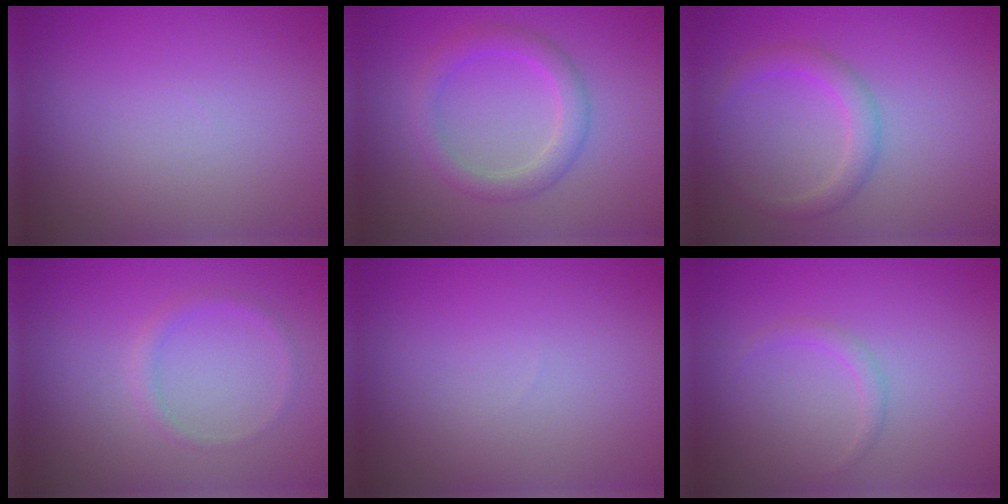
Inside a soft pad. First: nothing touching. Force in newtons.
{"total": 3.0, "press": 3.0, "slide": 0.1}
{"total": 2.3, "press": 2.2, "slide": 0.1}
{"total": 1.2, "press": 1.2, "slide": 0.0}
{"total": 0.0}
{"total": 1.0, "press": 1.0, "slide": 0.0}